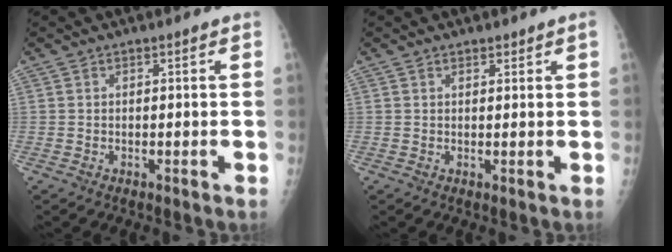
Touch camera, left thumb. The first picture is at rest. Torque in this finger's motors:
{"motor_torque": [-0.05, 0.12, -0.24, -0.12, -0.01]}